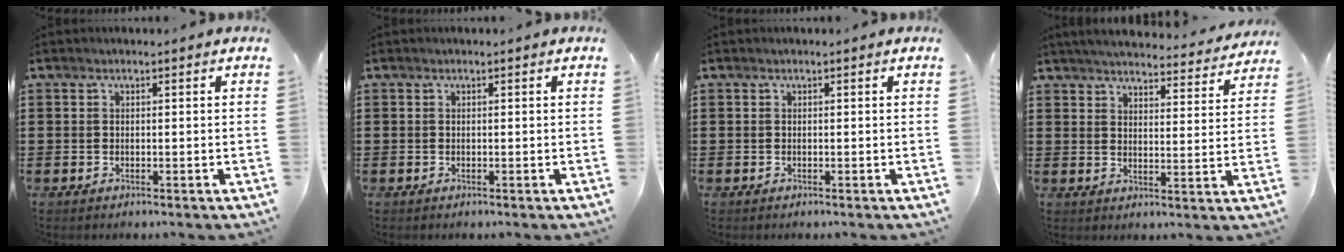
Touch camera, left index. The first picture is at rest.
{"total": 0.0}
{"total": 0.0}
{"total": 4.3, "force": [4.2, -0.1, 0.7], "torque": [-0.033, -0.031, 0.071]}